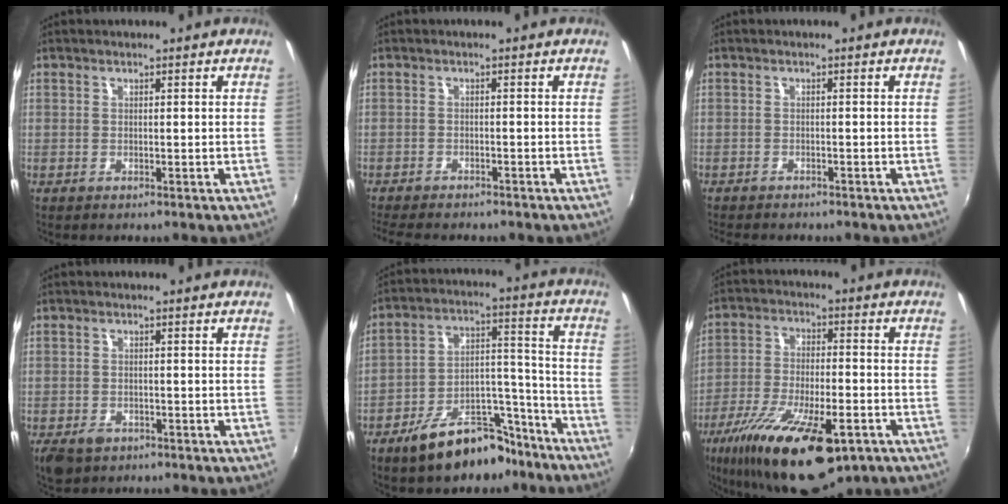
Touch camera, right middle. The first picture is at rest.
{"total": 8.2, "force": [-7.1, 2.0, 3.5], "torque": [-0.086, -0.021, -0.110]}
{"total": 4.5, "force": [-4.0, 1.1, 1.8], "torque": [-0.043, -0.015, -0.060]}
{"total": 4.9, "force": [-3.0, 3.2, 2.3], "torque": [-0.058, -0.012, -0.048]}
{"total": 15.7, "force": [-11.8, 7.1, 7.6], "torque": [-0.128, 0.045, -0.166]}
{"total": 21.2, "force": [-13.1, 7.0, 15.1], "torque": [-0.289, -0.053, -0.216]}